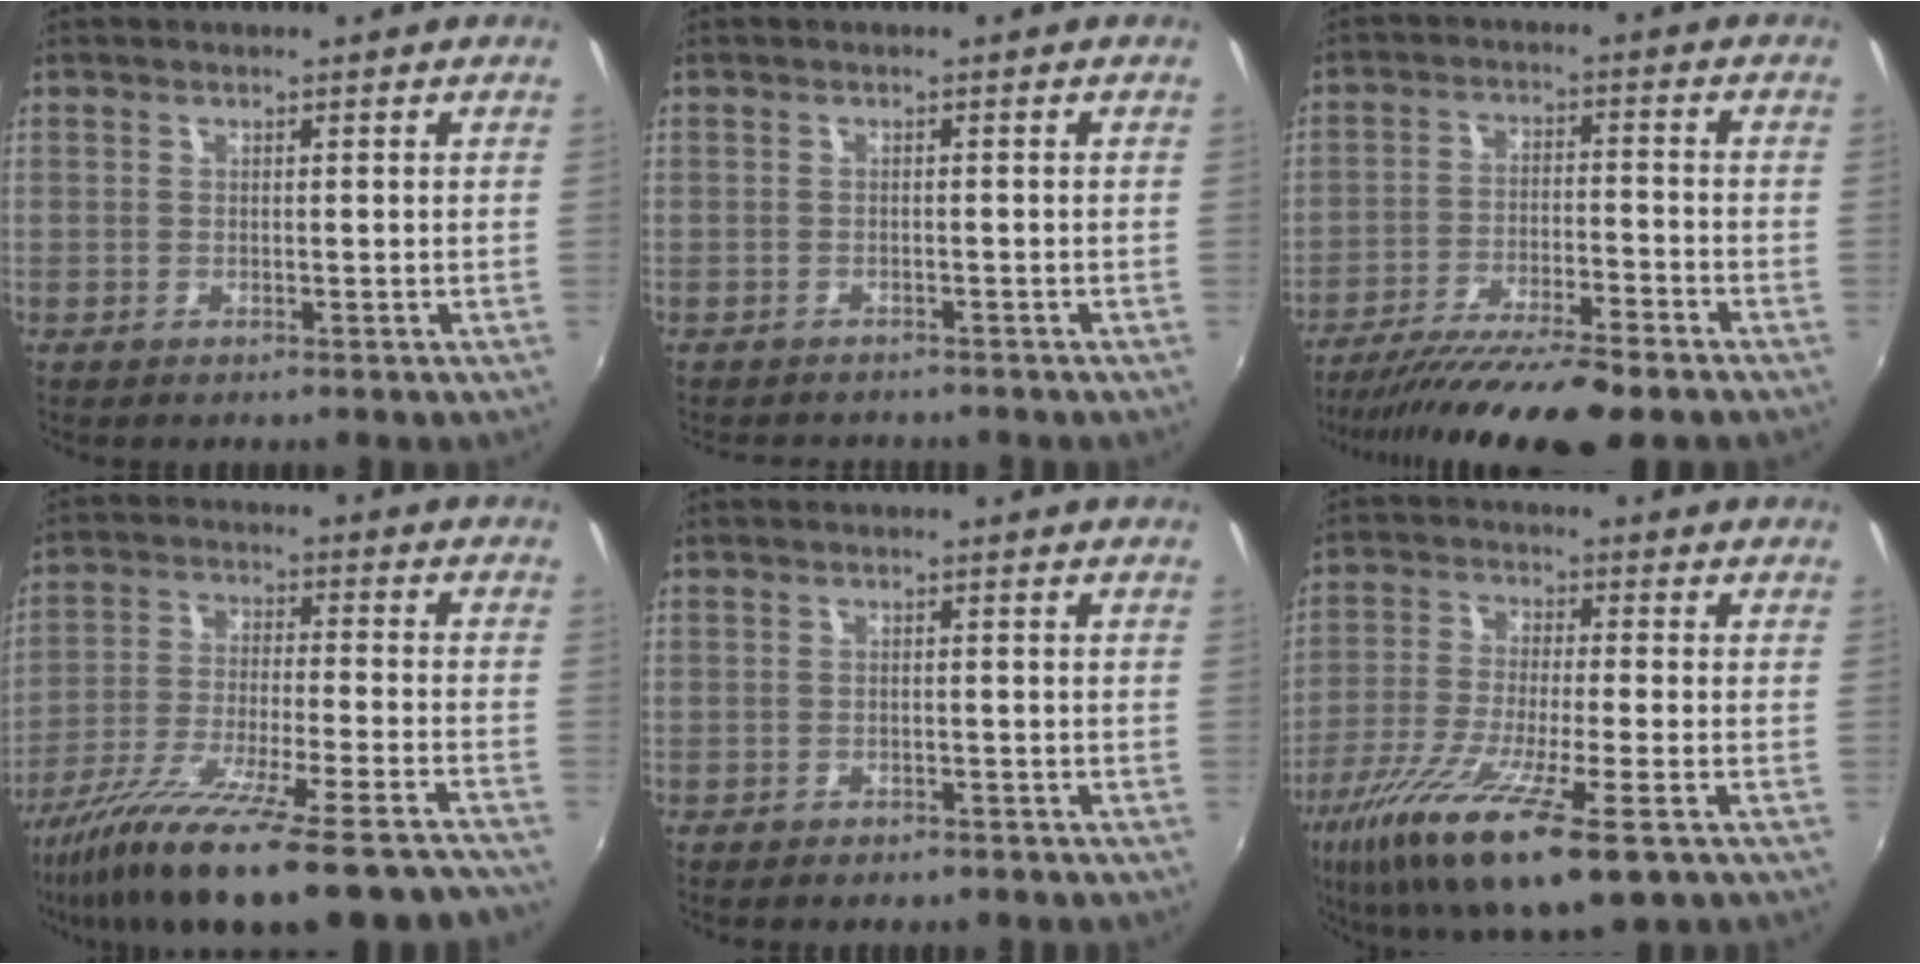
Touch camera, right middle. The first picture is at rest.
{"total": 3.3, "force": [-3.0, 1.0, 0.7], "torque": [-0.023, -0.017, -0.045]}
{"total": 14.9, "force": [-12.6, 0.6, 7.9], "torque": [-0.161, -0.035, -0.209]}
{"total": 25.1, "force": [-21.0, 2.4, 13.6], "torque": [-0.241, -0.078, -0.323]}
{"total": 3.3, "force": [-2.8, 1.3, 1.0], "torque": [-0.028, -0.013, -0.041]}
{"total": 16.9, "force": [-9.2, 2.9, 13.9], "torque": [-0.276, -0.056, -0.170]}